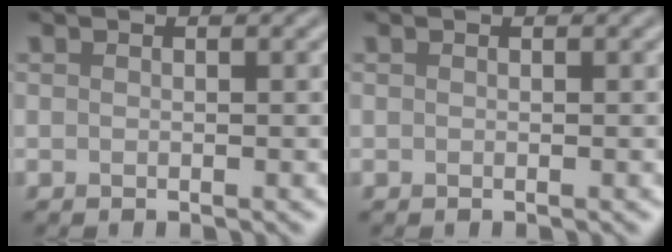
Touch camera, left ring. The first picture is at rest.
{"total": 0.0}